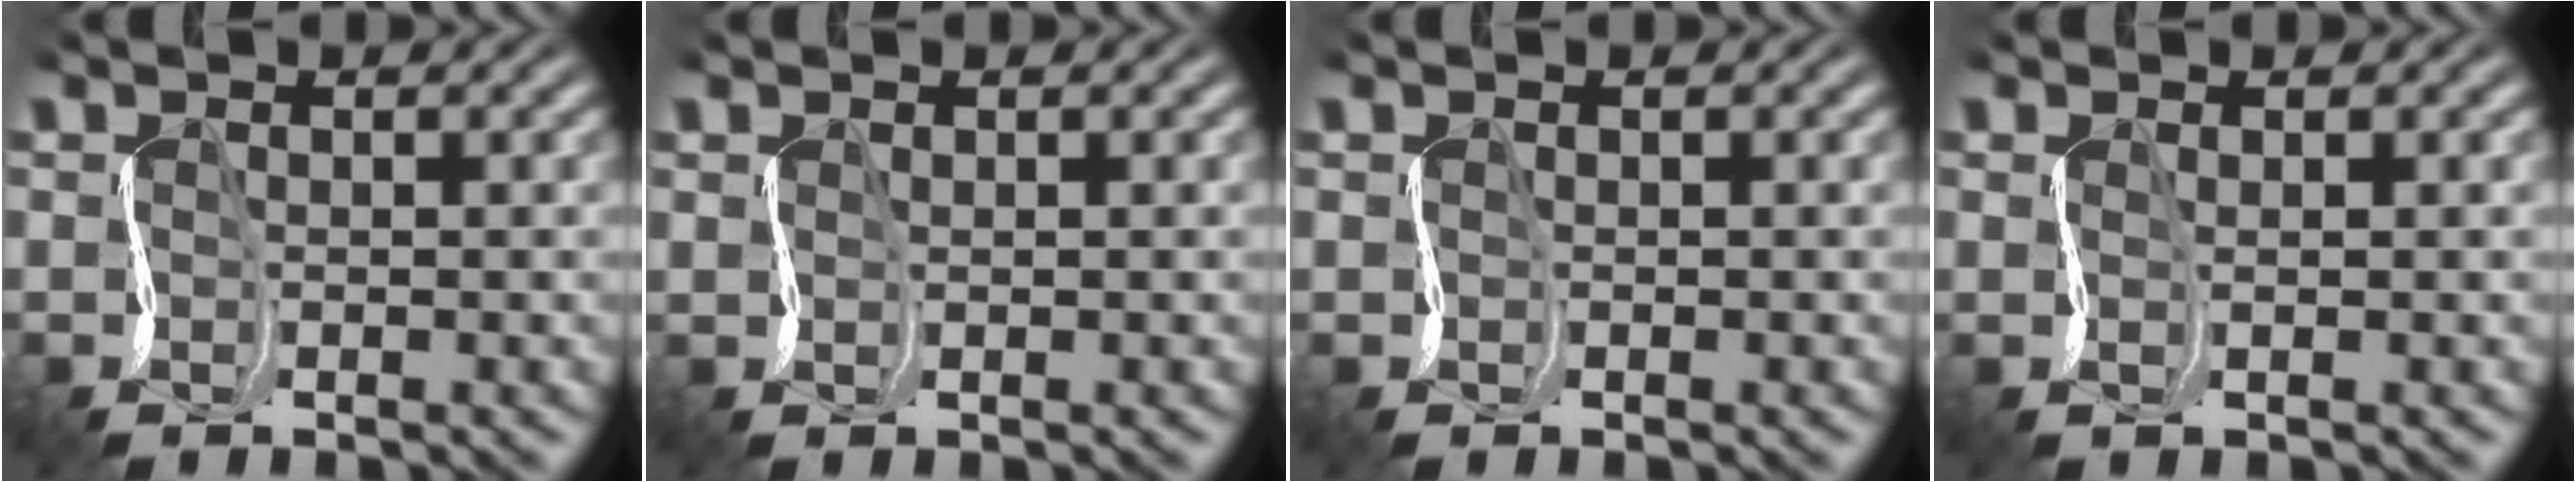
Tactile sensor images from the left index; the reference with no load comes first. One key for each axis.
{"total": 0.7, "fx": 0.6, "fy": -0.2, "fz": -0.2, "tx": -0.002, "ty": 0.003, "tz": 0.014}
{"total": 0.0}
{"total": 0.7, "fx": 0.7, "fy": 0.0, "fz": 0.2, "tx": -0.005, "ty": 0.007, "tz": 0.013}